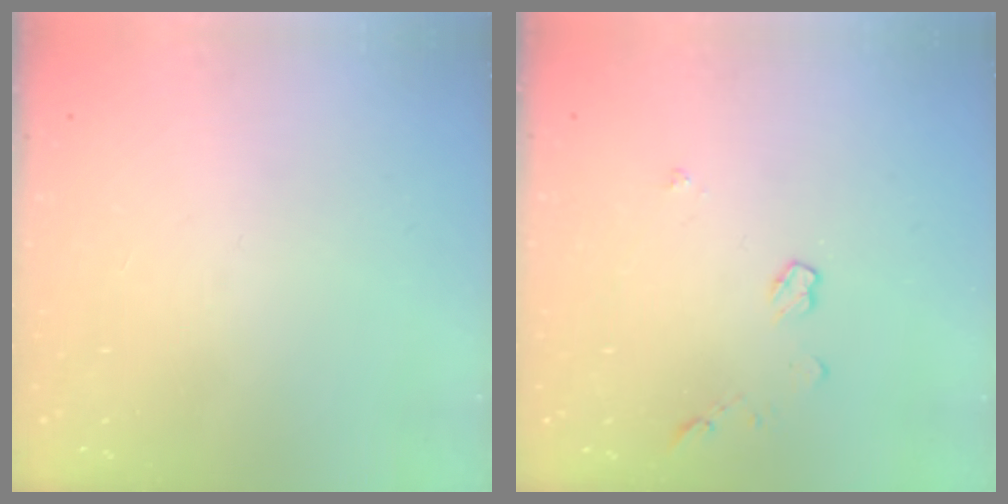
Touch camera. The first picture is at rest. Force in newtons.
{"total": 3.8, "press": 3.8, "slide": 0.5}